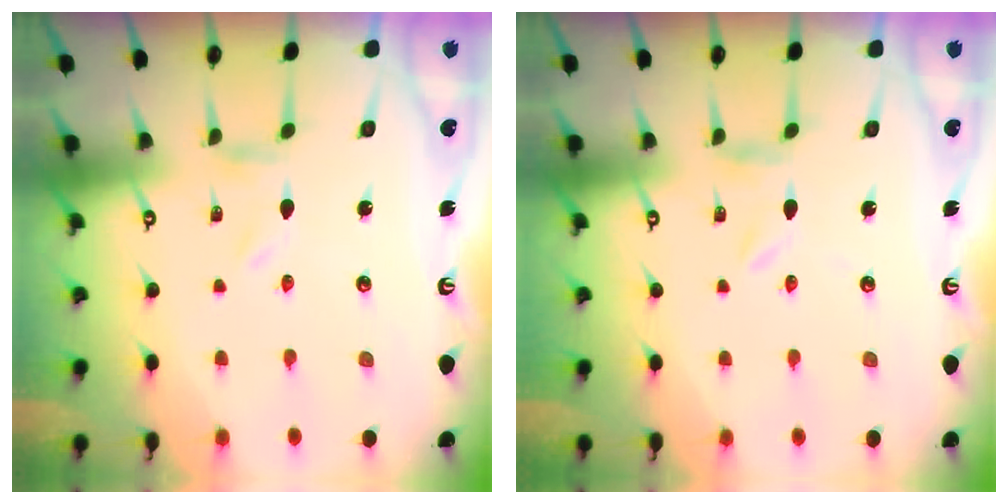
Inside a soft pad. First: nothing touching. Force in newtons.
{"total": 1.6, "press": 1.6, "slide": 0.2}